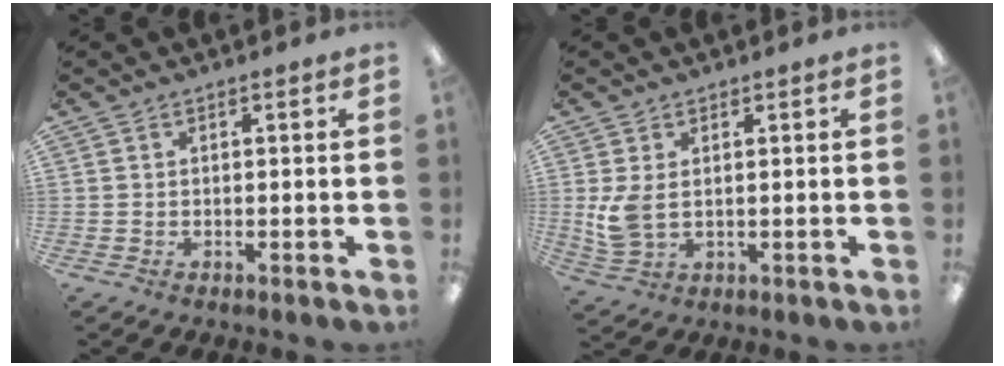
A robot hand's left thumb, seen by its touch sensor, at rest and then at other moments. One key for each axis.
{"total": 6.1, "fx": 0.8, "fy": 3.8, "fz": 4.7, "tx": -0.106, "ty": -0.004, "tz": 0.012}